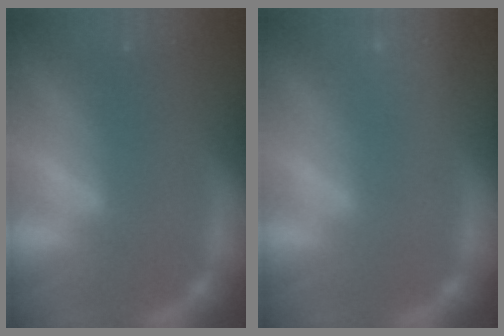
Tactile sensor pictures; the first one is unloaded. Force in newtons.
{"total": 5.6}